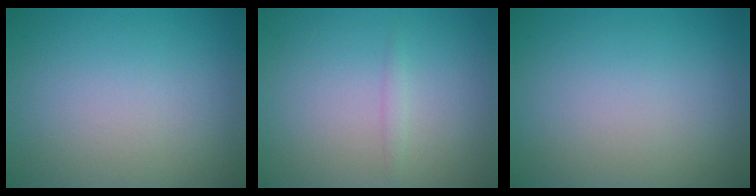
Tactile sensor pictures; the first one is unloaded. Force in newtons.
{"total": 0.7, "press": 0.7, "slide": 0.0}
{"total": 0.0}